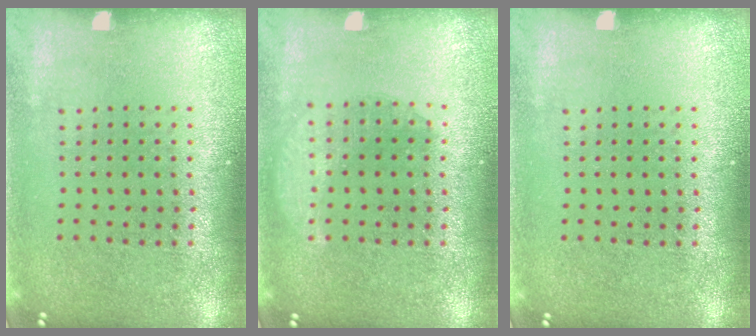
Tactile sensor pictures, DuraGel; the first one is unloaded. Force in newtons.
{"total": 1.9, "press": 1.9, "slide": 0.3}
{"total": 0.0}